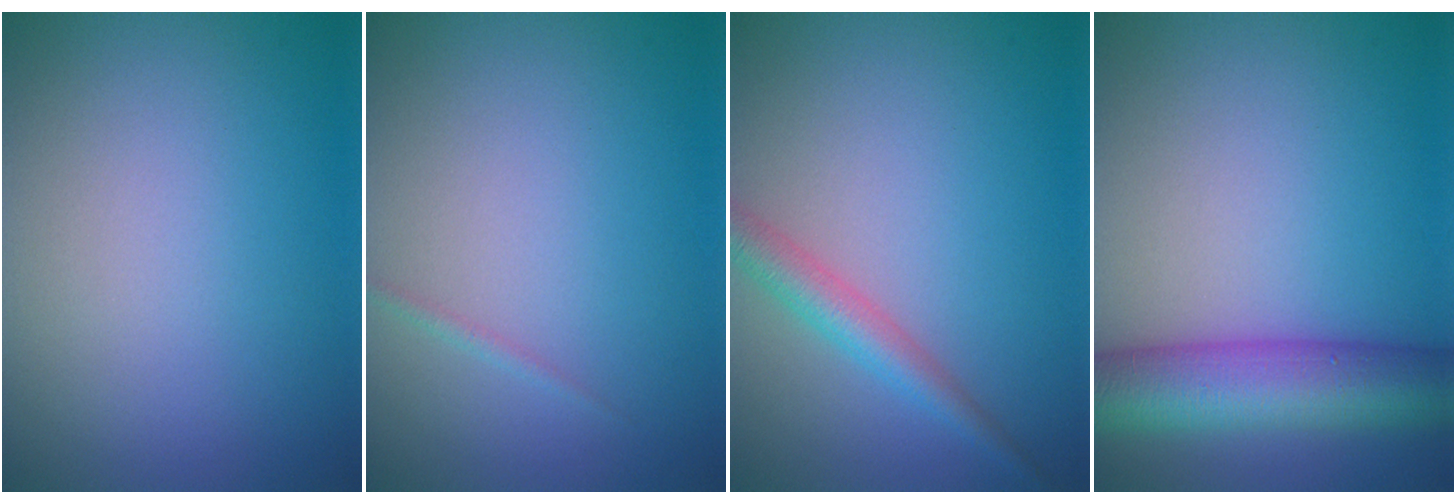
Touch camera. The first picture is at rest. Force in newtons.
{"total": 0.6, "press": 0.5, "slide": 0.0}
{"total": 2.7, "press": 2.7, "slide": 0.1}
{"total": 8.1, "press": 8.1, "slide": 0.3}